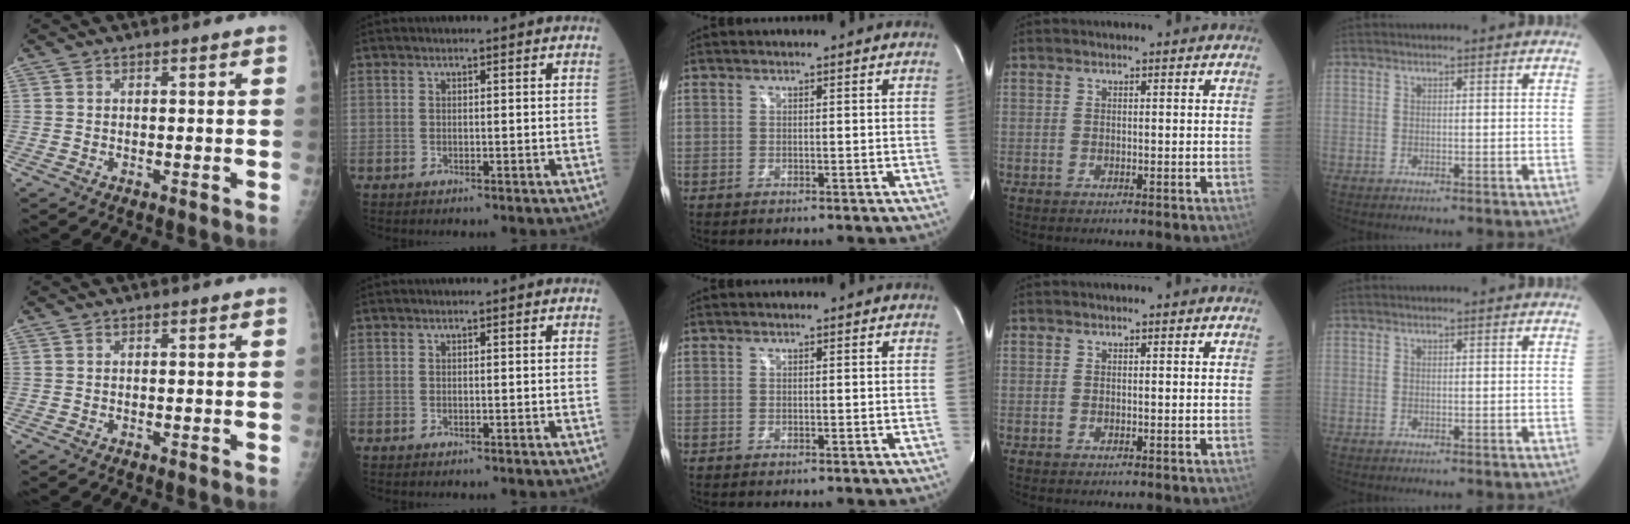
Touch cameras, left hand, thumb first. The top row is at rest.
{}